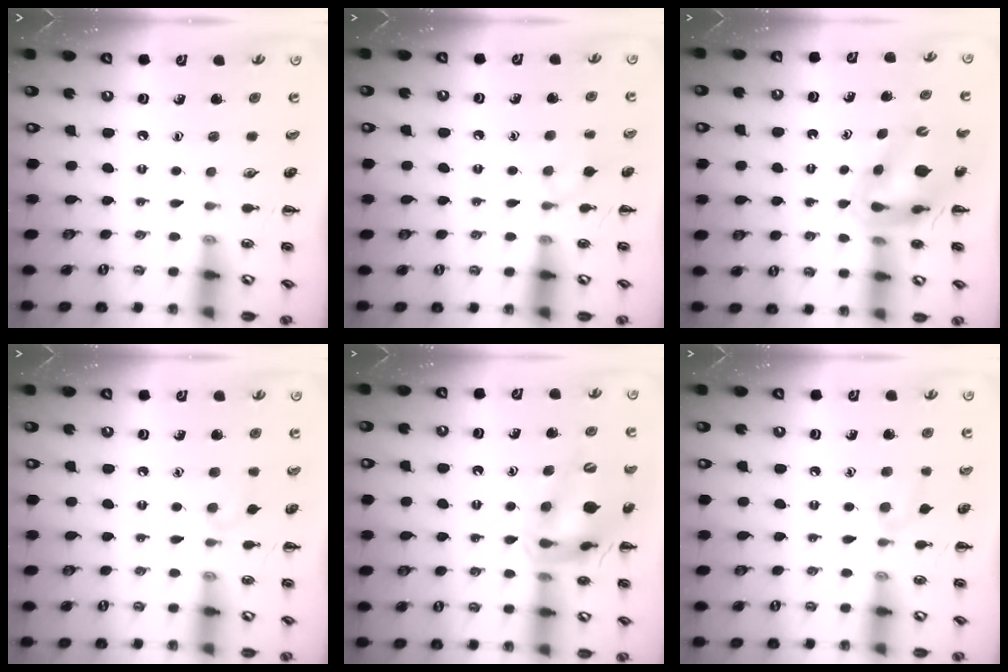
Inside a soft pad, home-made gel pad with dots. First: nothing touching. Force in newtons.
{"total": 6.6, "press": 6.2, "slide": 2.1}
{"total": 9.3, "press": 8.9, "slide": 2.8}
{"total": 4.9, "press": 4.6, "slide": 1.7}
{"total": 17.8, "press": 17.4, "slide": 3.5}
{"total": 5.3, "press": 5.0, "slide": 1.9}